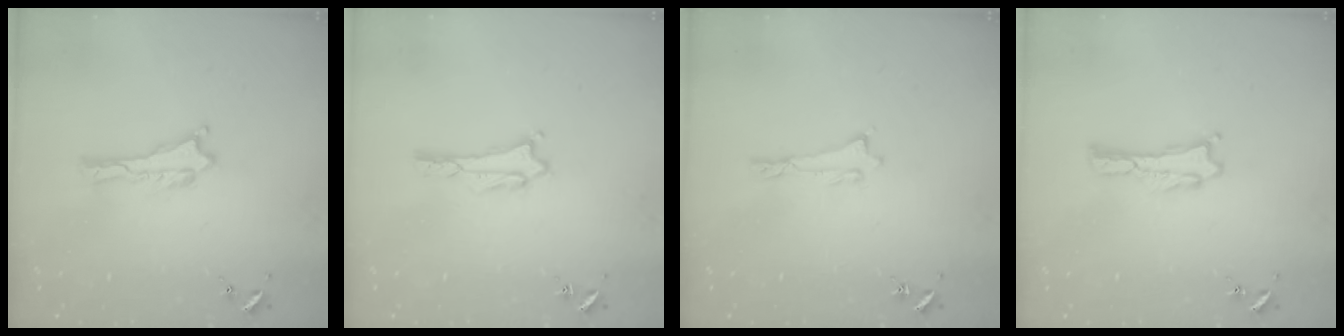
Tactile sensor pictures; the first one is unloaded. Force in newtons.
{"total": 1.6, "press": 1.6, "slide": 0.2}
{"total": 0.0}
{"total": 0.0}